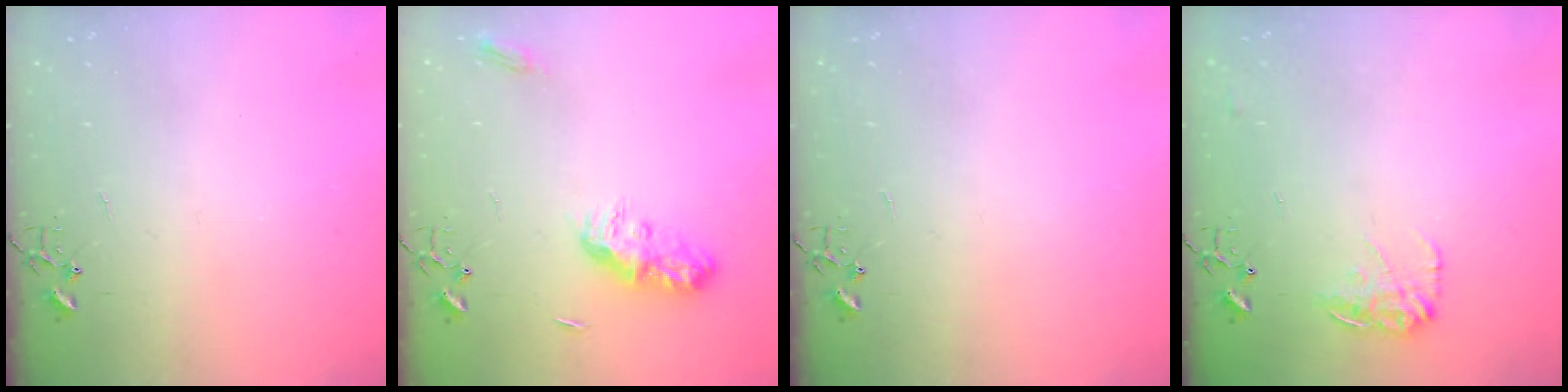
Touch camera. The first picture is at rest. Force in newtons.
{"total": 9.9, "press": 9.9, "slide": 0.1}
{"total": 0.0}
{"total": 10.8, "press": 10.7, "slide": 0.6}